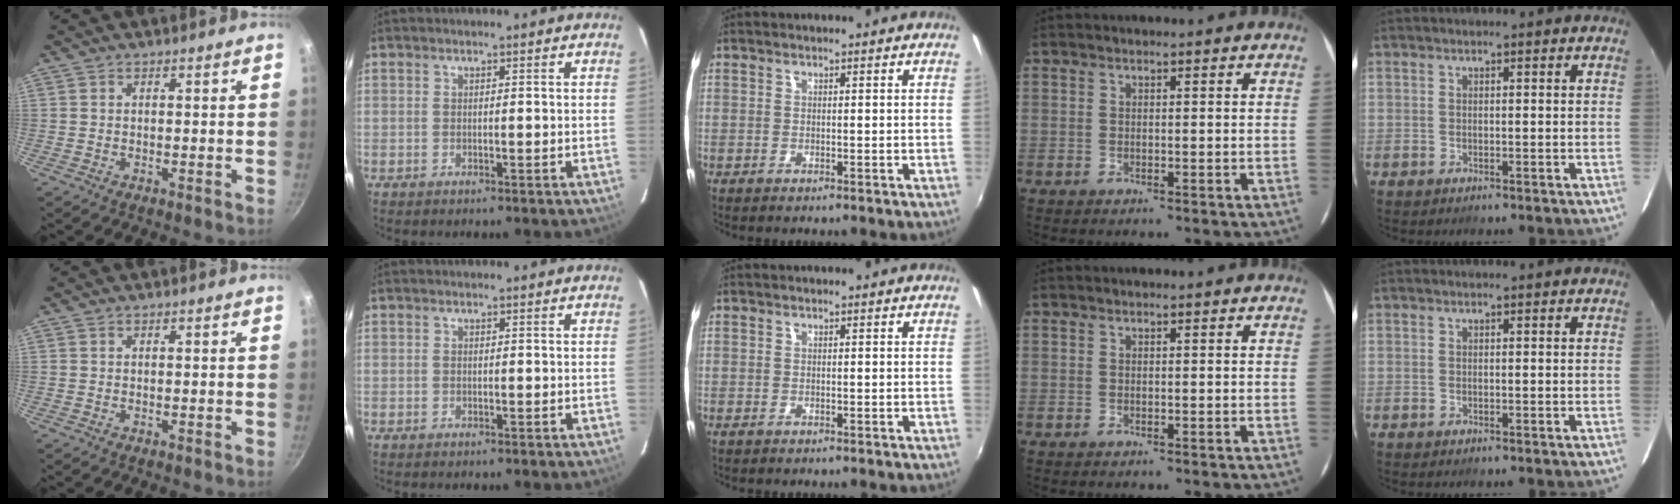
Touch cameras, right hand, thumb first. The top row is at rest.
{}